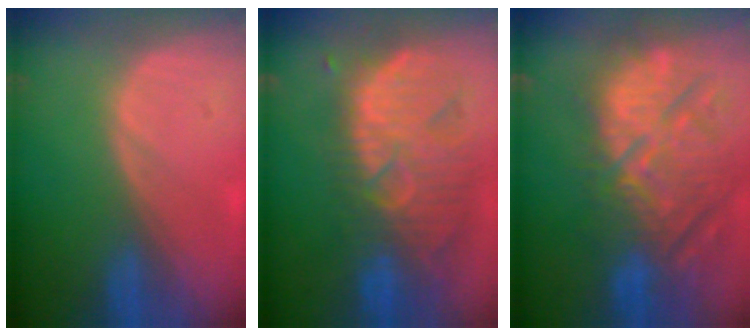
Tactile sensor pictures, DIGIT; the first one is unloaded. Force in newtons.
{"total": 12.5, "press": 11.0, "slide": 6.0}
{"total": 14.9, "press": 12.9, "slide": 7.4}